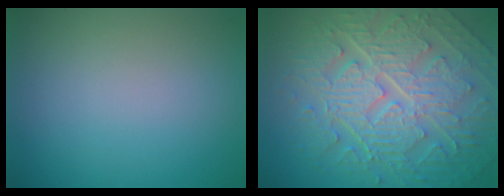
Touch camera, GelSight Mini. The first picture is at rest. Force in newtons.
{"total": 9.9, "press": 6.7, "slide": 7.3}